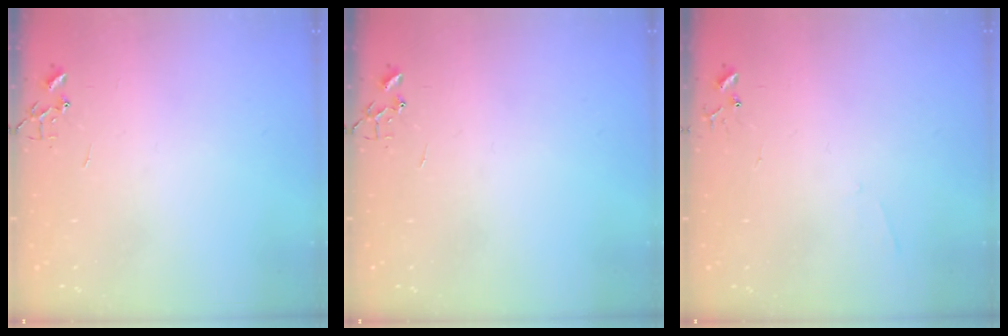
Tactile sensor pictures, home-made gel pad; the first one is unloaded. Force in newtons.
{"total": 0.0}
{"total": 3.8, "press": 3.7, "slide": 0.6}